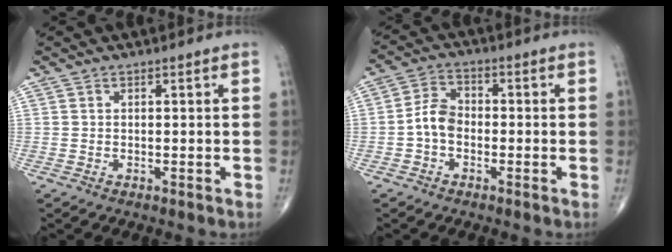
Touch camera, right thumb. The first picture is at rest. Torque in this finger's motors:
{"motor_torque": [0.62, 0.39, 0.78, -0.18, 0.03]}